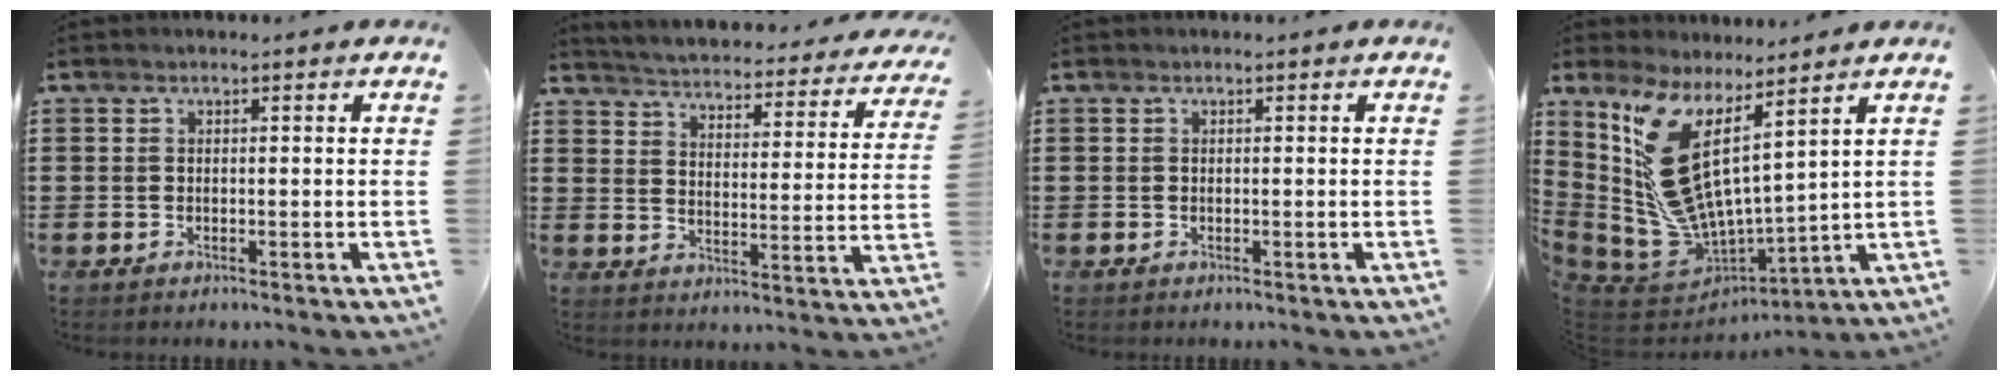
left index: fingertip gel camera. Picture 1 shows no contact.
{"total": 3.5, "force": [3.5, -0.4, 0.3], "torque": [-0.028, -0.036, 0.050]}
{"total": 0.0}
{"total": 12.5, "force": [4.6, 5.2, 10.4], "torque": [-0.256, -0.062, 0.073]}